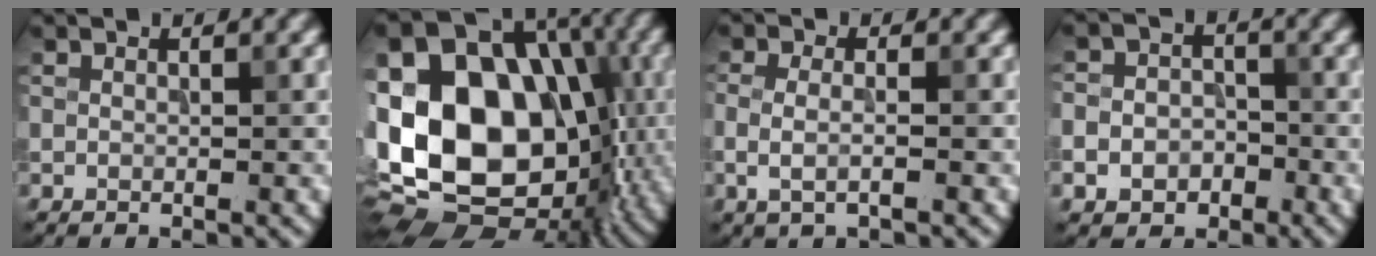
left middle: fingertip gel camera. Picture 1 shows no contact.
{"total": 18.9, "force": [-1.4, 13.7, 12.9], "torque": [-0.243, 0.009, -0.033]}
{"total": 1.9, "force": [-0.4, 0.7, 1.8], "torque": [-0.042, -0.007, -0.010]}
{"total": 5.2, "force": [-2.2, 4.3, 1.9], "torque": [-0.011, -0.008, -0.047]}